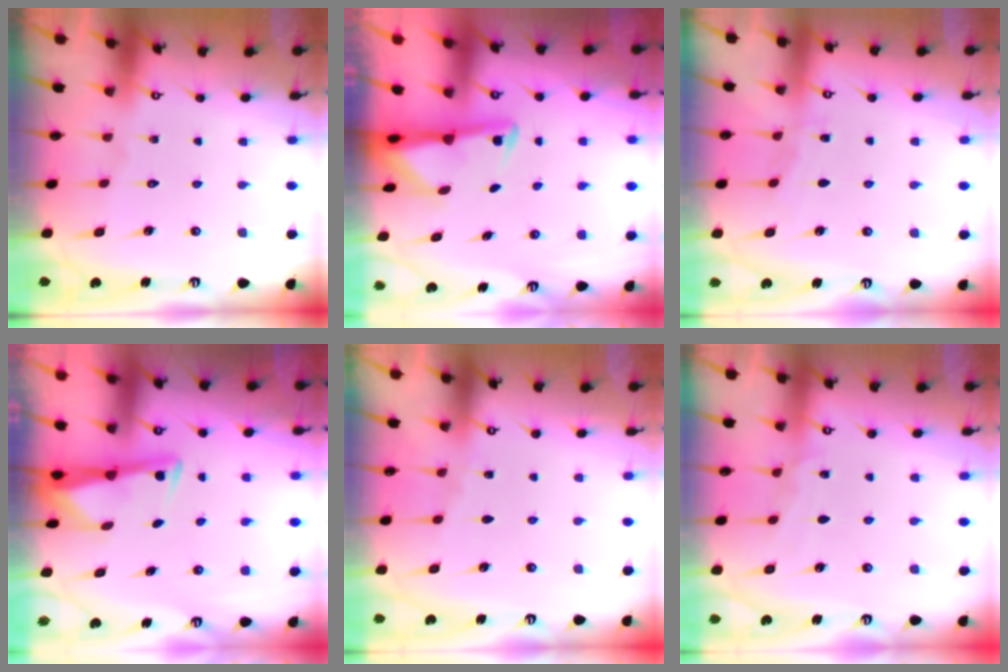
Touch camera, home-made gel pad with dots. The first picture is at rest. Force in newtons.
{"total": 3.0, "press": 2.9, "slide": 0.7}
{"total": 3.4, "press": 3.4, "slide": 0.3}
{"total": 3.1, "press": 3.1, "slide": 0.3}
{"total": 2.5, "press": 2.5, "slide": 0.4}
{"total": 4.9, "press": 4.8, "slide": 0.6}